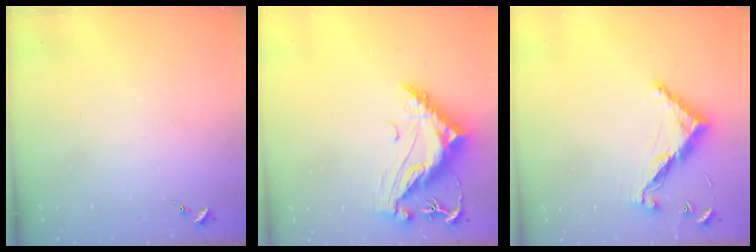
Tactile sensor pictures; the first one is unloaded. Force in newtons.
{"total": 13.0, "press": 12.9, "slide": 1.6}
{"total": 10.9, "press": 10.9, "slide": 0.4}